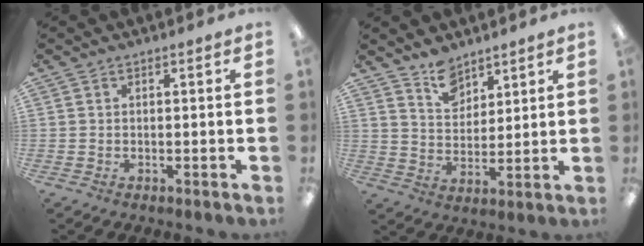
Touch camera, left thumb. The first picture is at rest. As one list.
[{"total": 8.2, "force": [6.6, 4.6, 1.8], "torque": [-0.030, -0.039, 0.124]}]